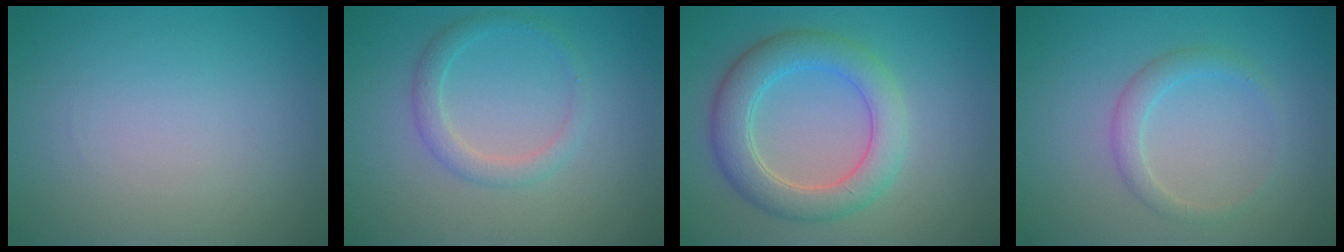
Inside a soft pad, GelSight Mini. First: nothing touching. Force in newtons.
{"total": 2.0, "press": 2.0, "slide": 0.0}
{"total": 5.2, "press": 5.2, "slide": 0.2}
{"total": 1.8, "press": 1.8, "slide": 0.0}